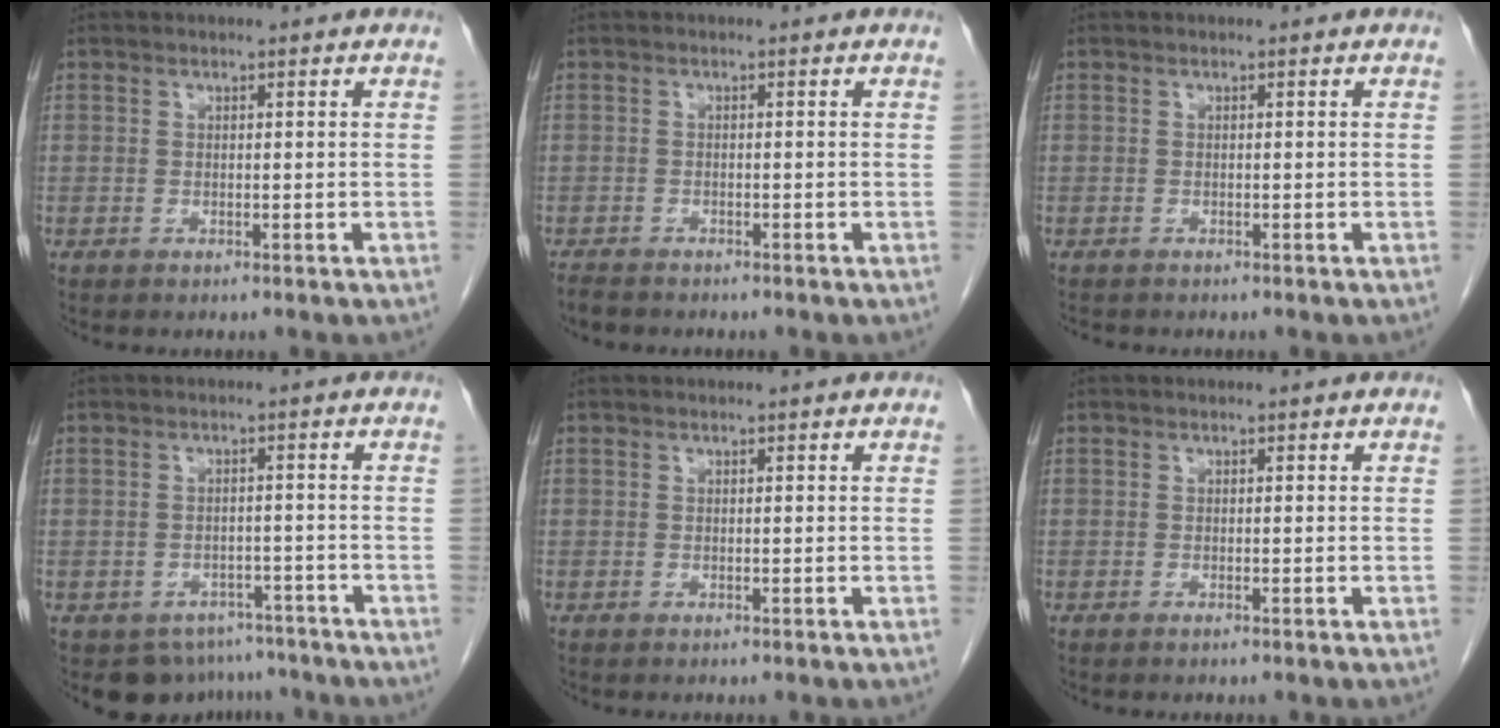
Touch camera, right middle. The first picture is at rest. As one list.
[{"total": 2.4, "force": [-2.2, 0.6, 0.7], "torque": [-0.013, -0.006, -0.036]}, {"total": 1.3, "force": [-1.2, 0.4, 0.4], "torque": [-0.010, -0.003, -0.019]}, {"total": 7.2, "force": [-5.7, 4.4, 0.3], "torque": [0.010, 0.013, -0.071]}, {"total": 0.0}, {"total": 0.0}]